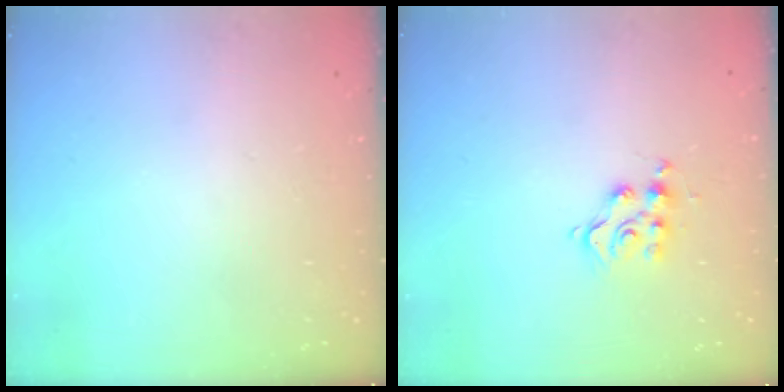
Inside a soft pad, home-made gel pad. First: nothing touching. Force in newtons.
{"total": 7.2, "press": 7.1, "slide": 0.4}